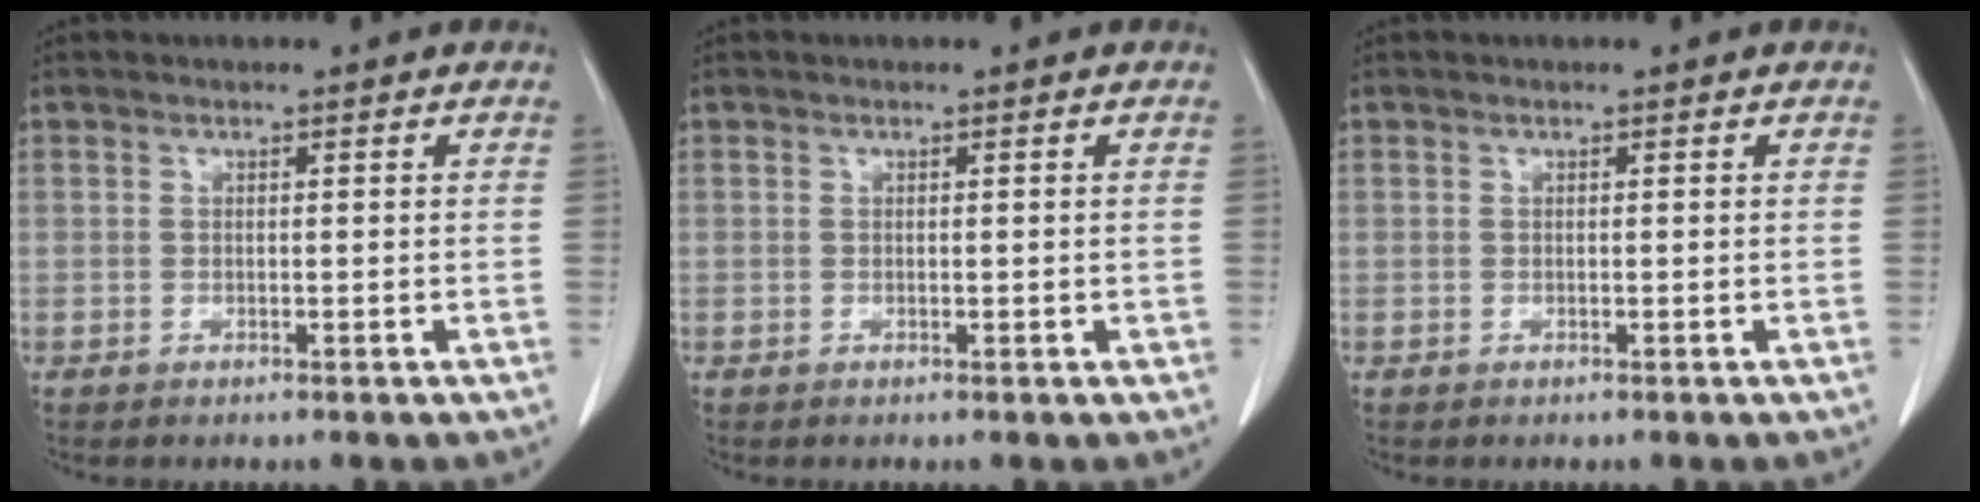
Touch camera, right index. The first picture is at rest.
{"total": 0.7, "force": [0.0, 0.5, 0.6], "torque": [-0.005, 0.000, 0.002]}
{"total": 0.0}